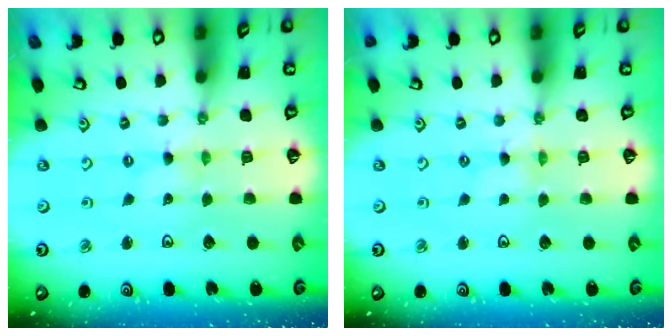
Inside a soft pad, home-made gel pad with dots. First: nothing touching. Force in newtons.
{"total": 0.0}